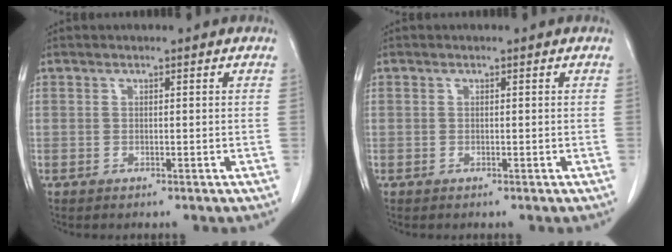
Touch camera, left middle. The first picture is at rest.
{"total": 0.0}